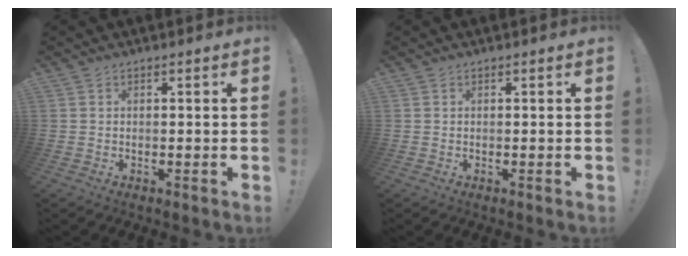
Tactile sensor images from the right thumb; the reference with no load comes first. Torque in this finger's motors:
{"motor_torque": [-0.01, 0.00, 0.07, -0.07, 0.01]}